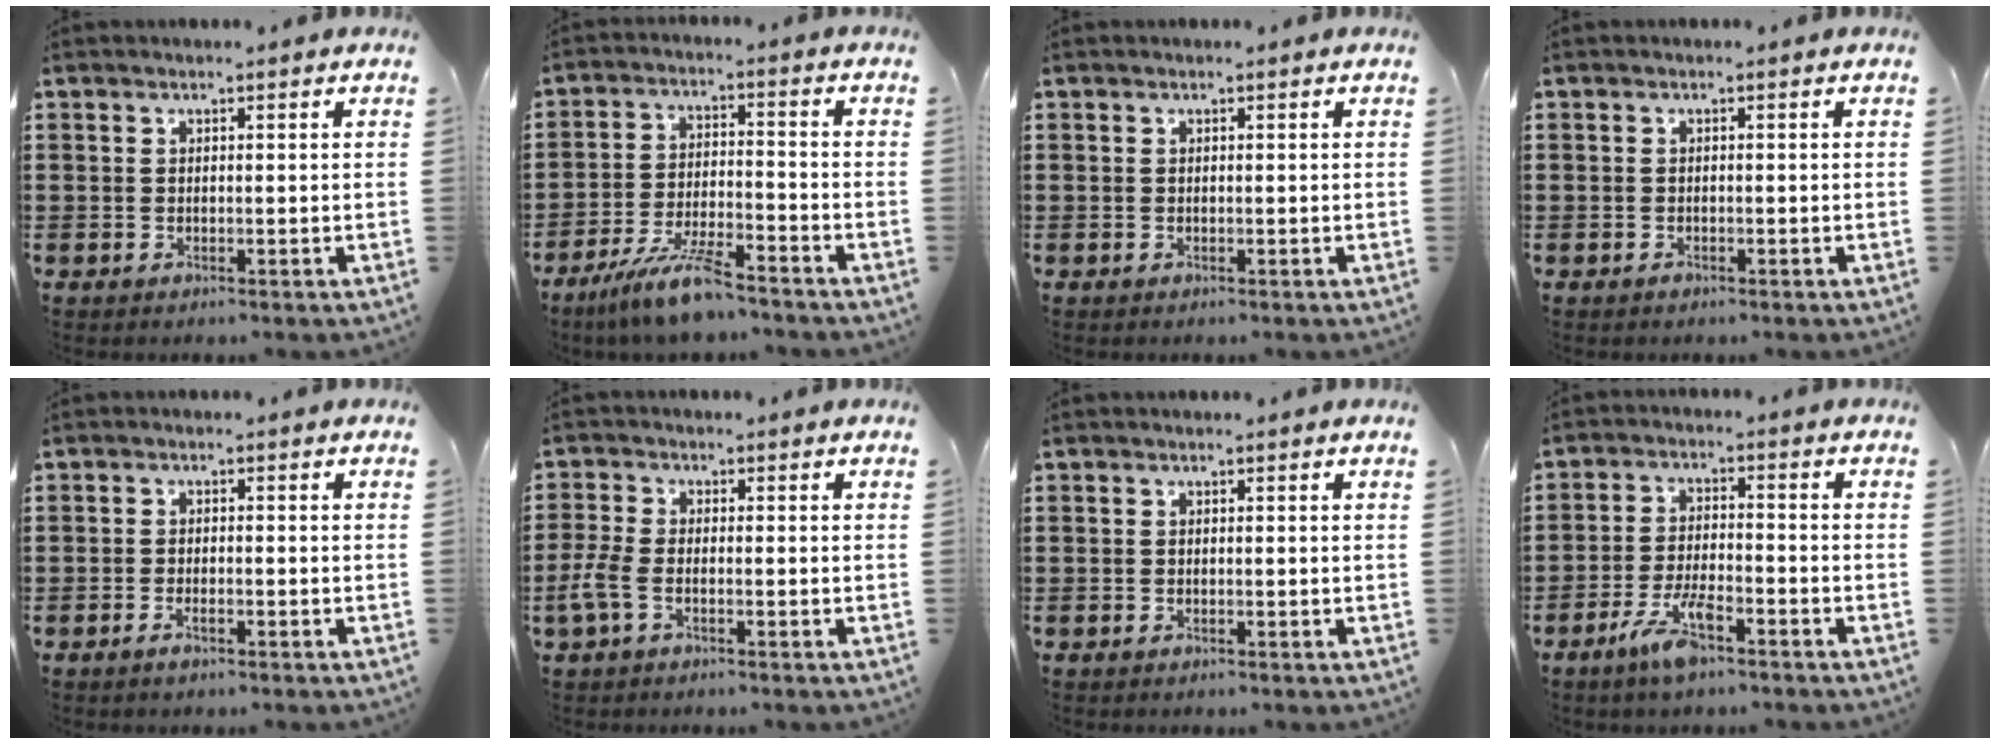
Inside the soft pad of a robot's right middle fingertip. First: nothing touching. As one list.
[{"total": 8.3, "force": [-6.6, 1.0, 4.9], "torque": [-0.105, -0.008, -0.127]}, {"total": 0.0}, {"total": 0.6, "force": [-0.5, 0.4, 0.1], "torque": [-0.001, 0.003, -0.012]}, {"total": 1.2, "force": [-0.7, 0.2, 0.9], "torque": [-0.020, -0.005, -0.012]}, {"total": 3.5, "force": [-1.4, 1.6, 2.8], "torque": [-0.075, -0.007, -0.033]}, {"total": 0.0}, {"total": 6.5, "force": [-4.0, 1.6, 4.9], "torque": [-0.104, -0.004, -0.073]}]